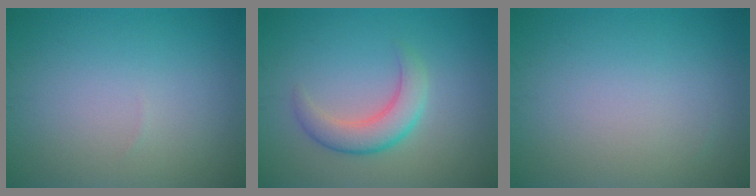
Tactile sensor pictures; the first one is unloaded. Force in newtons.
{"total": 3.7, "press": 3.7, "slide": 0.3}
{"total": 0.0}